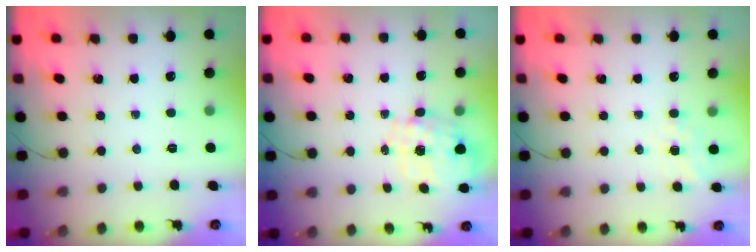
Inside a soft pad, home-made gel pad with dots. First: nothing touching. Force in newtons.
{"total": 1.1, "press": 1.0, "slide": 0.5}
{"total": 6.0, "press": 5.8, "slide": 1.6}